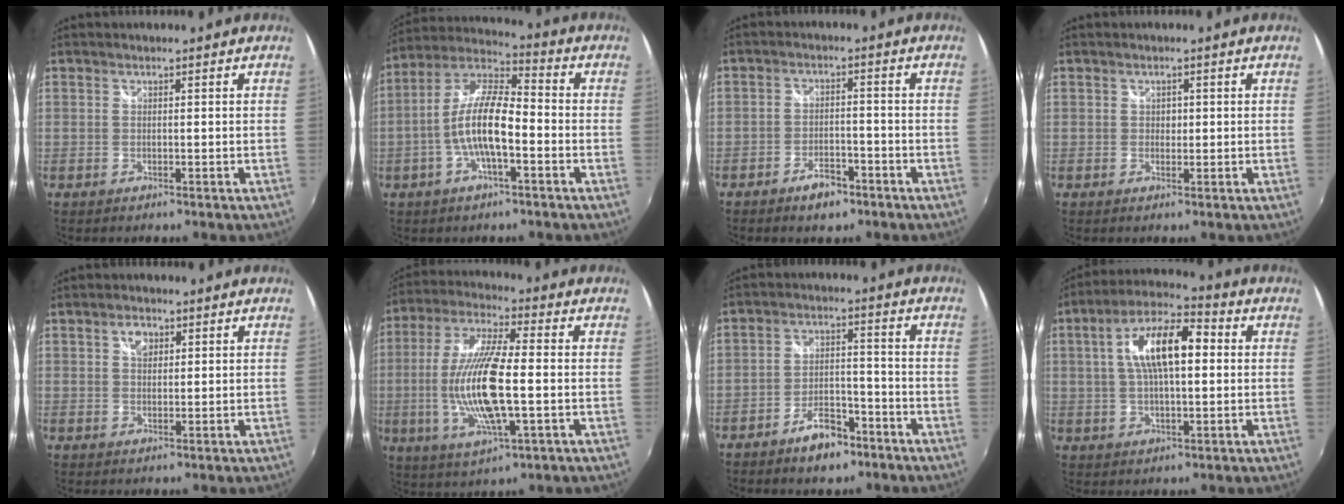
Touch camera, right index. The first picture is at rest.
{"total": 11.5, "force": [-3.2, 3.5, 10.5], "torque": [-0.218, 0.008, -0.062]}
{"total": 5.3, "force": [-3.8, 2.6, 2.7], "torque": [-0.061, 0.002, -0.056]}
{"total": 1.2, "force": [0.0, 1.1, 0.4], "torque": [-0.002, 0.001, -0.001]}
{"total": 2.9, "force": [1.2, 1.9, 1.7], "torque": [-0.025, 0.007, 0.019]}
{"total": 16.1, "force": [-1.9, 3.9, 15.5], "torque": [-0.307, -0.009, -0.034]}
{"total": 7.8, "force": [-5.6, 3.7, 4.0], "torque": [-0.080, 0.014, -0.083]}
{"total": 12.8, "force": [2.0, 5.0, 11.6], "torque": [-0.209, 0.023, 0.028]}